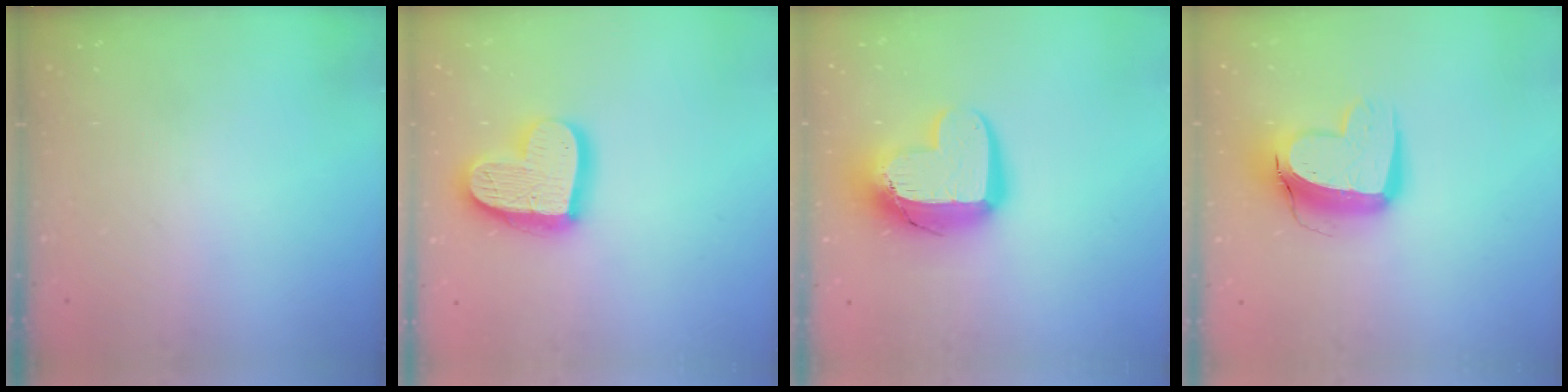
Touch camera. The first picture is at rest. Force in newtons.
{"total": 18.0, "press": 17.9, "slide": 1.3}
{"total": 14.6, "press": 14.6, "slide": 1.4}
{"total": 14.0, "press": 14.0, "slide": 1.5}